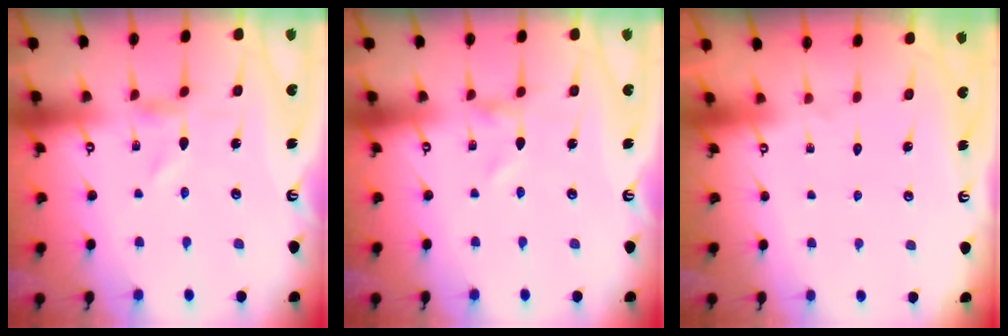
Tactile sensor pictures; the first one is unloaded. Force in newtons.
{"total": 0.0}
{"total": 1.6, "press": 1.6, "slide": 0.1}